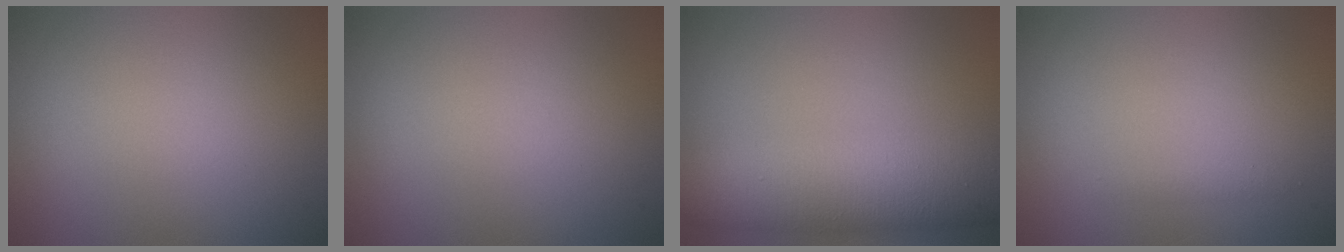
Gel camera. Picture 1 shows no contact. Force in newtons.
{"total": 0.0}
{"total": 8.4, "press": 8.4, "slide": 0.3}
{"total": 0.5, "press": 0.5, "slide": 0.0}